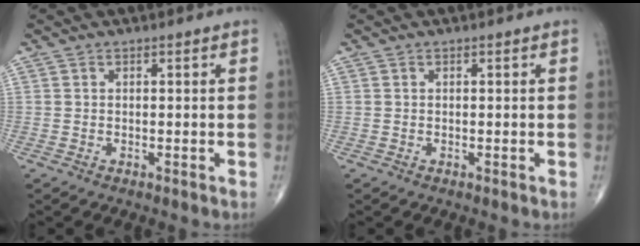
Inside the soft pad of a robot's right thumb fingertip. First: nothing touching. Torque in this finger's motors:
{"motor_torque": [0.00, 0.00, -0.02, -0.01, 0.00]}